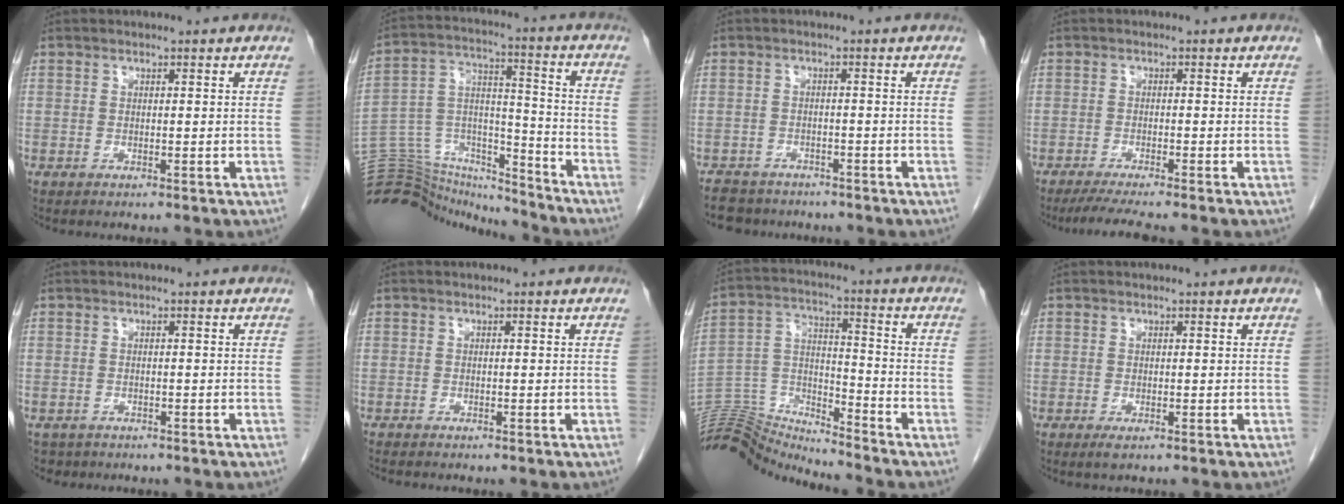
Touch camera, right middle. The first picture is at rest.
{"total": 21.2, "force": [-20.5, 4.1, 3.6], "torque": [-0.094, 0.039, -0.326]}
{"total": 5.6, "force": [-5.0, 2.6, 0.6], "torque": [-0.007, -0.004, -0.074]}
{"total": 4.7, "force": [-3.9, -0.6, 2.5], "torque": [-0.039, -0.015, -0.066]}
{"total": 2.2, "force": [-1.7, 1.4, -0.1], "torque": [-0.005, 0.001, -0.028]}
{"total": 0.6, "force": [-0.6, 0.0, 0.1], "torque": [-0.004, -0.002, -0.012]}
{"total": 11.4, "force": [-11.4, -0.4, -0.9], "torque": [0.017, 0.058, -0.213]}
{"total": 0.7, "force": [-0.3, 0.1, 0.6], "torque": [-0.010, -0.003, -0.002]}